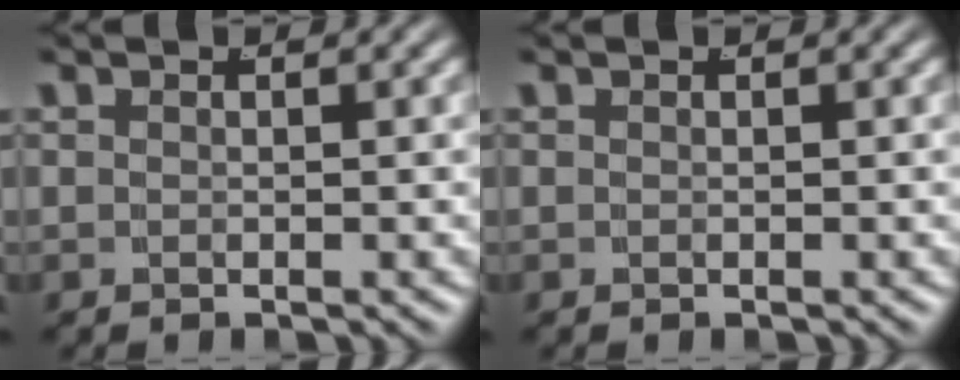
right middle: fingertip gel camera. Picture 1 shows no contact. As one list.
[{"total": 0.0}]